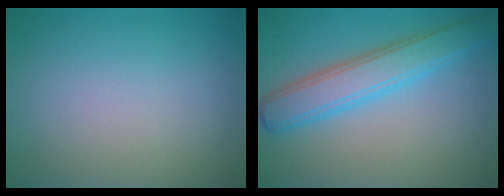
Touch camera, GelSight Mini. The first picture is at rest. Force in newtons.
{"total": 4.9, "press": 4.9, "slide": 0.2}